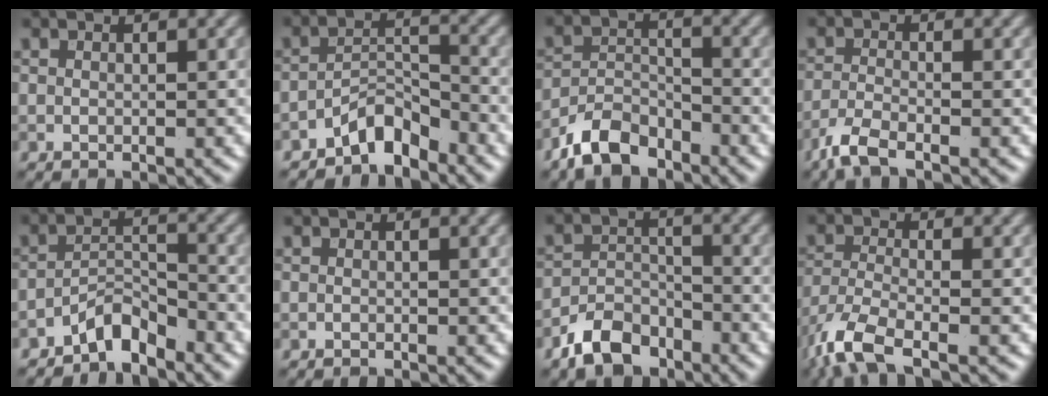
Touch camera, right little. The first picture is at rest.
{"total": 3.5, "force": [-3.0, 1.1, 1.5], "torque": [-0.021, 0.015, -0.060]}
{"total": 5.1, "force": [-4.1, 2.2, 2.1], "torque": [-0.035, -0.002, -0.085]}
{"total": 3.1, "force": [-2.4, 0.7, 1.9], "torque": [-0.045, -0.008, -0.060]}
{"total": 3.2, "force": [-2.8, 0.8, 1.2], "torque": [-0.018, 0.014, -0.057]}
{"total": 0.0}
{"total": 4.8, "force": [-3.7, 2.5, 1.9], "torque": [-0.030, 0.000, -0.074]}
{"total": 6.4, "force": [-4.4, 2.0, 4.2], "torque": [-0.094, -0.015, -0.099]}